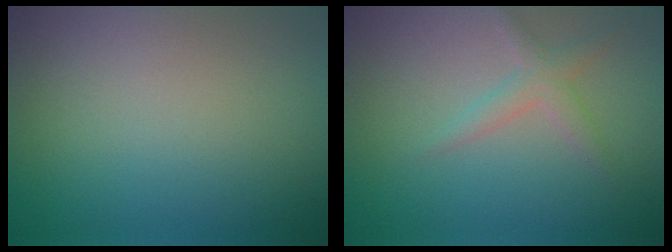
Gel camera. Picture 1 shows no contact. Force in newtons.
{"total": 1.8, "press": 1.8, "slide": 0.0}